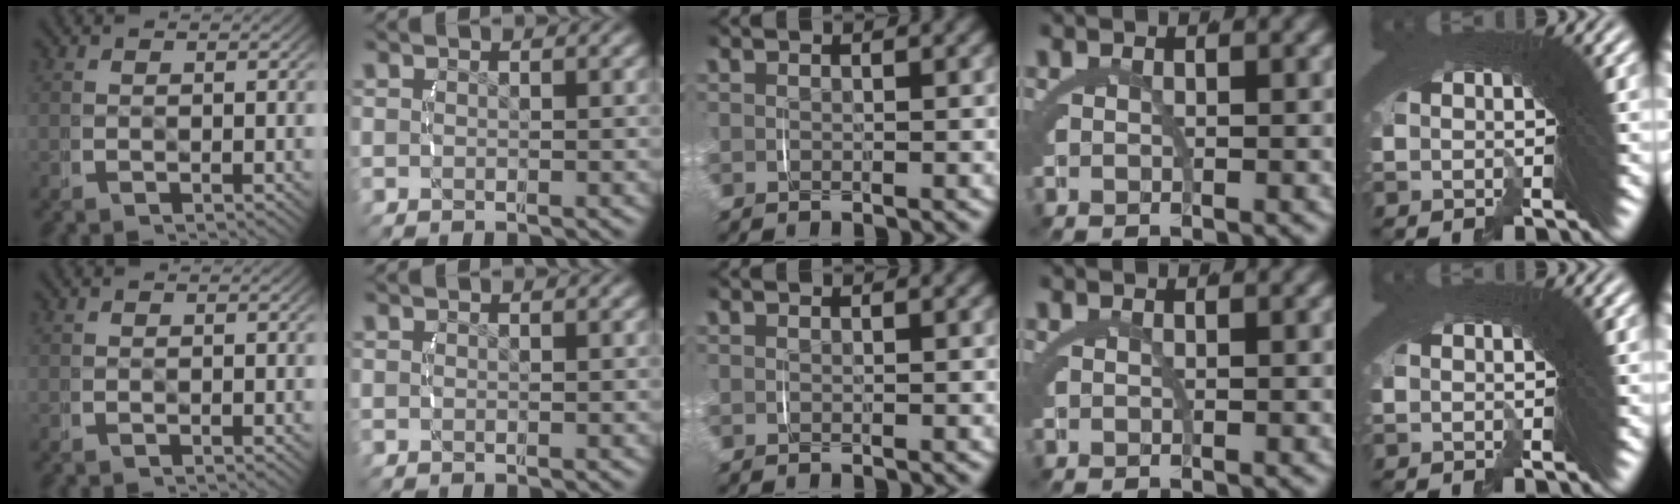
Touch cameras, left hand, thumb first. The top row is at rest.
{}